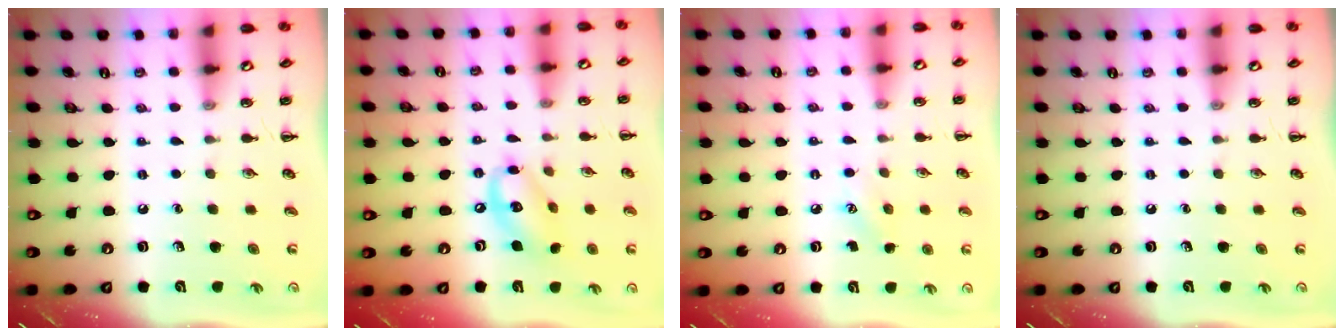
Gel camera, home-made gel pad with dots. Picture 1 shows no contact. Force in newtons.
{"total": 13.2, "press": 12.8, "slide": 2.9}
{"total": 5.2, "press": 5.0, "slide": 1.4}
{"total": 0.0}